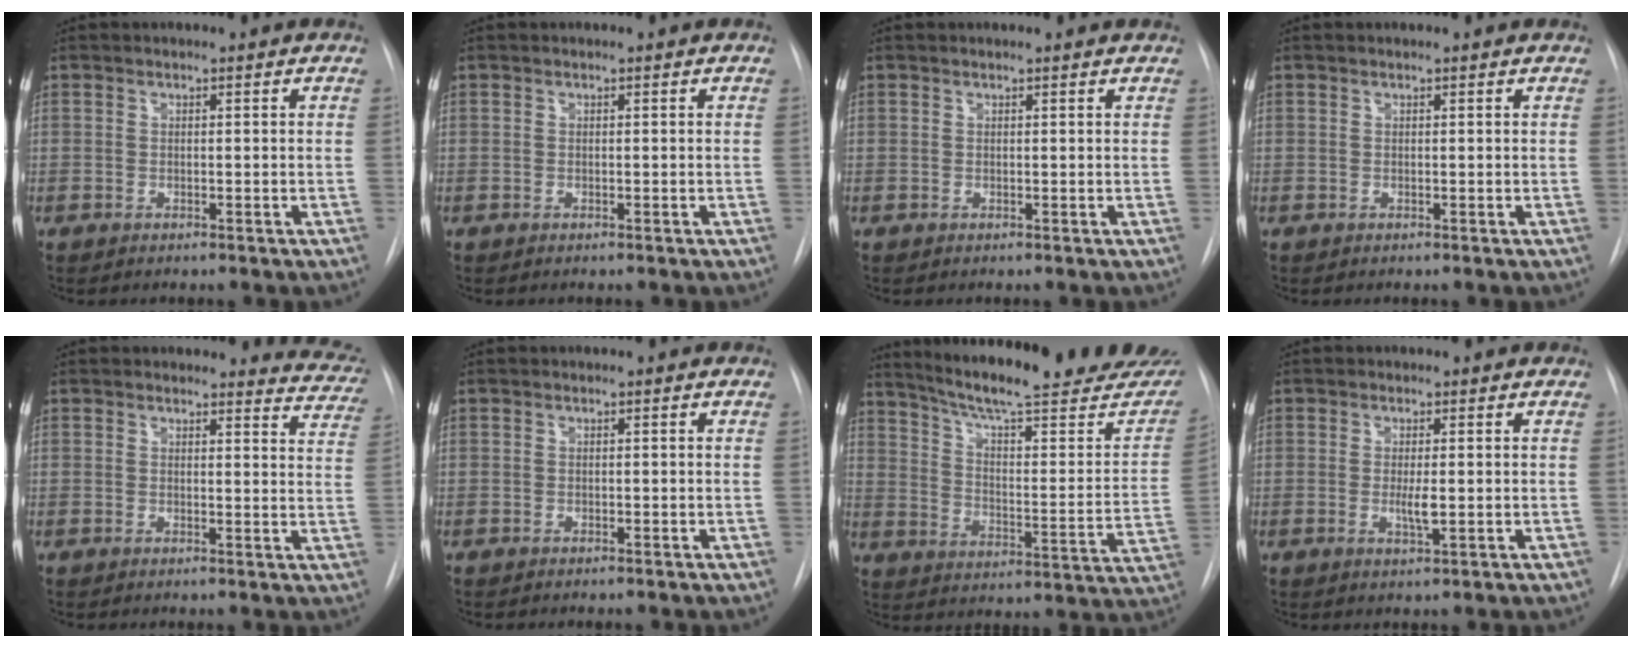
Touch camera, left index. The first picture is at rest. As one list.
[{"total": 0.0}, {"total": 1.7, "force": [1.7, 0.2, 0.2], "torque": [-0.011, 0.007, 0.013]}, {"total": 0.6, "force": [0.6, 0.0, 0.1], "torque": [-0.004, 0.004, 0.005]}, {"total": 7.6, "force": [7.3, 1.7, -0.5], "torque": [0.042, -0.055, 0.042]}, {"total": 0.0}, {"total": 28.2, "force": [24.6, 3.3, 13.4], "torque": [-0.203, -0.075, 0.320]}, {"total": 2.5, "force": [-0.4, 0.5, 2.5], "torque": [-0.047, -0.008, -0.006]}]